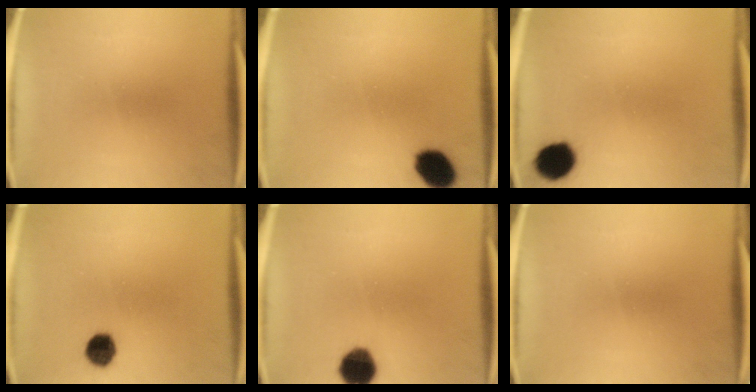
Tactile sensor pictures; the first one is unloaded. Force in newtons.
{"total": 8.5}
{"total": 9.2}
{"total": 5.5}
{"total": 8.6}
{"total": 0.0}